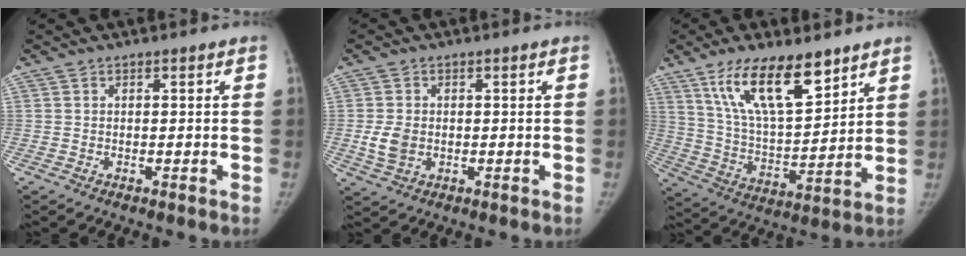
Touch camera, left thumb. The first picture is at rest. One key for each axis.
{"total": 4.6, "fx": -0.3, "fy": 3.4, "fz": 3.1, "tx": -0.061, "ty": -0.003, "tz": -0.002}
{"total": 16.8, "fx": 10.6, "fy": 6.1, "fz": 11.6, "tx": -0.174, "ty": -0.052, "tz": 0.202}